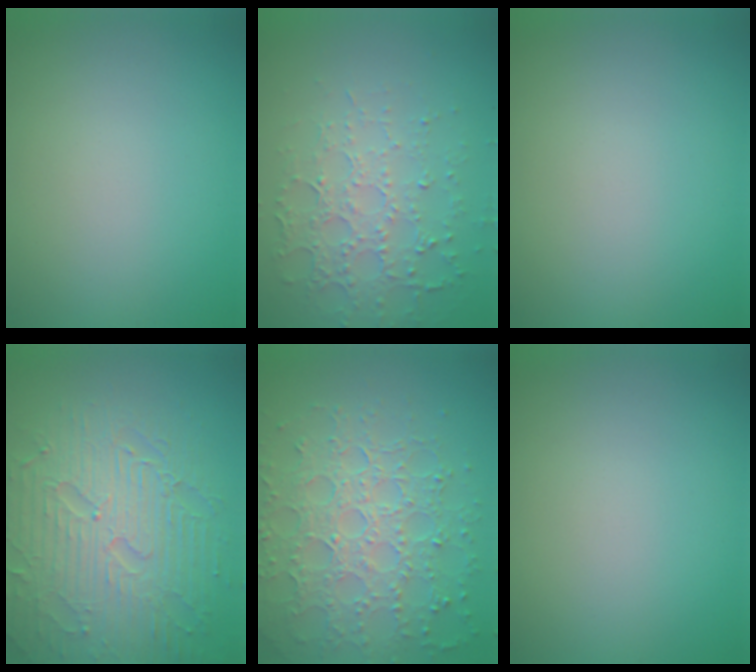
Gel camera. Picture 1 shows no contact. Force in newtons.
{"total": 5.0, "press": 3.5, "slide": 3.6}
{"total": 0.0}
{"total": 9.1, "press": 6.3, "slide": 6.5}
{"total": 7.7, "press": 5.4, "slide": 5.4}
{"total": 0.0}